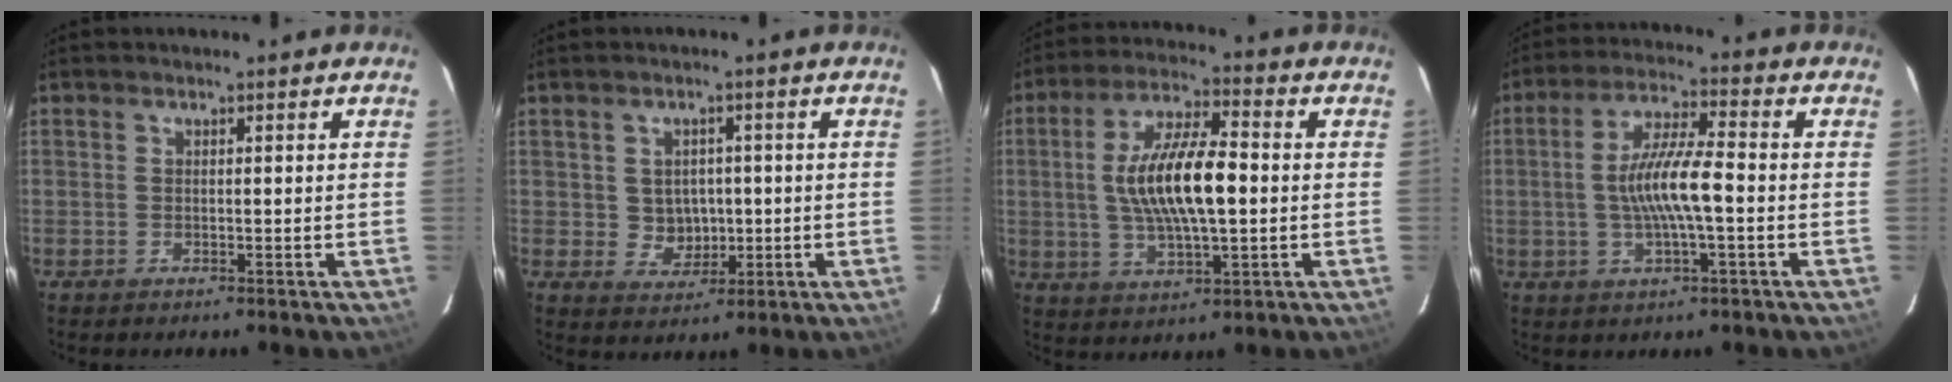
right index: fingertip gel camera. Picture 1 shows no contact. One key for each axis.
{"total": 4.9, "fx": 0.0, "fy": 4.6, "fz": 1.7, "tx": -0.035, "ty": 0.010, "tz": 0.013}
{"total": 14.6, "fx": 0.3, "fy": 4.8, "fz": 13.8, "tx": -0.260, "ty": 0.007, "tz": 0.008}
{"total": 10.2, "fx": -1.3, "fy": 1.6, "fz": 10.0, "tx": -0.190, "ty": 0.004, "tz": -0.022}